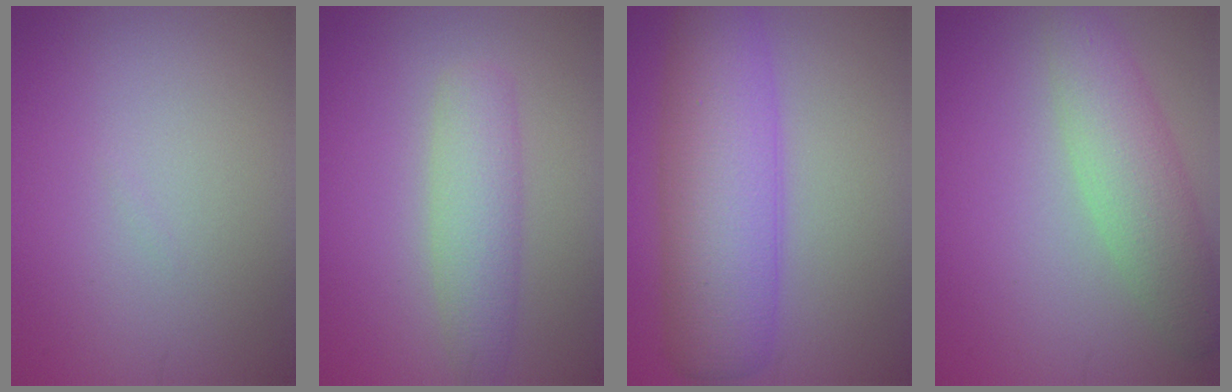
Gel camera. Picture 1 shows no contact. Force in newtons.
{"total": 3.5, "press": 3.5, "slide": 0.2}
{"total": 8.7, "press": 8.7, "slide": 0.2}
{"total": 4.7, "press": 4.7, "slide": 0.3}